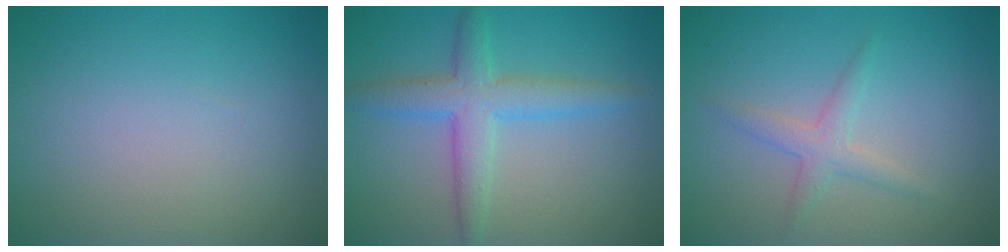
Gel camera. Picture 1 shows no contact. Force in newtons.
{"total": 4.1, "press": 4.1, "slide": 0.1}
{"total": 1.9, "press": 1.9, "slide": 0.0}